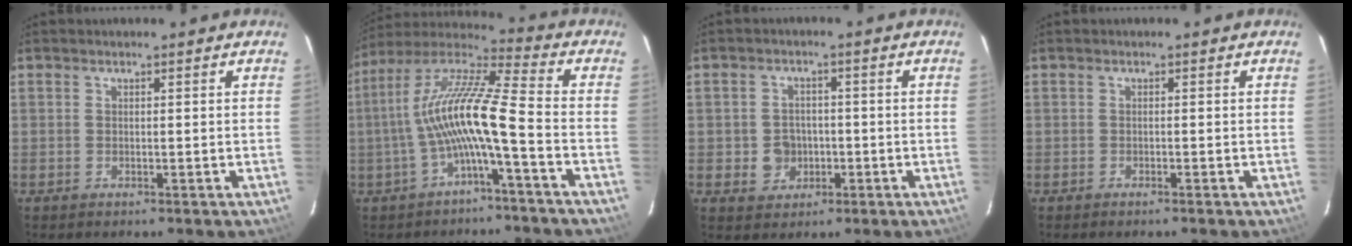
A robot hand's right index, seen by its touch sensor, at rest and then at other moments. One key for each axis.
{"total": 12.9, "fx": -3.4, "fy": 0.7, "fz": 12.4, "tx": -0.244, "ty": 0.016, "tz": -0.068}
{"total": 4.7, "fx": -1.0, "fy": 4.3, "fz": 1.4, "tx": -0.033, "ty": 0.013, "tz": -0.005}
{"total": 0.6, "fx": -0.5, "fy": 0.0, "fz": 0.2, "tx": -0.004, "ty": 0.001, "tz": -0.010}